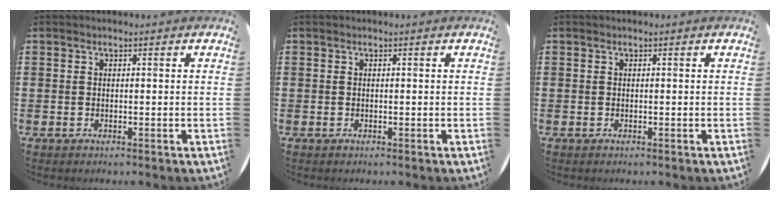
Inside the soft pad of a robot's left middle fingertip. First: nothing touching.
{"total": 0.0}
{"total": 0.0}